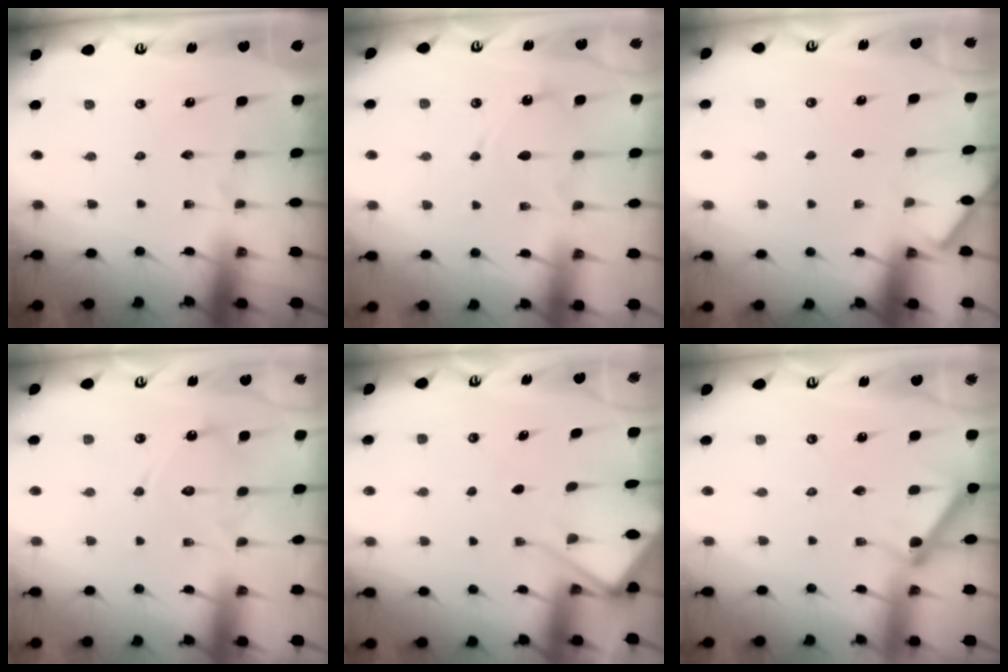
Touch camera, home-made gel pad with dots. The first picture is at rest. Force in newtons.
{"total": 10.4, "press": 10.3, "slide": 0.9}
{"total": 2.0, "press": 1.9, "slide": 0.3}
{"total": 11.8, "press": 11.7, "slide": 0.7}
{"total": 6.4, "press": 6.3, "slide": 0.8}
{"total": 7.3, "press": 7.3, "slide": 0.5}